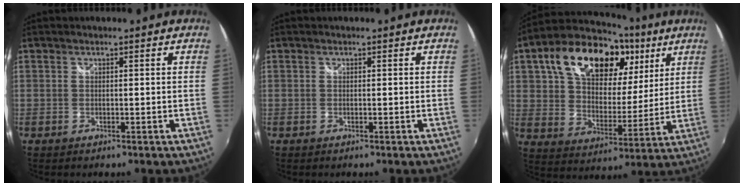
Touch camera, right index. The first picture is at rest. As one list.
[{"total": 0.0}, {"total": 27.1, "force": [12.9, 15.3, 18.2], "torque": [-0.355, 0.072, 0.216]}]